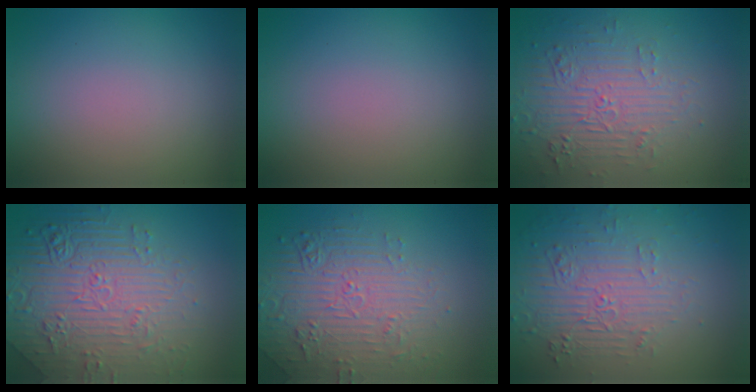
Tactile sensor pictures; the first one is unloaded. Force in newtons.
{"total": 0.0}
{"total": 4.3, "press": 3.7, "slide": 2.2}
{"total": 7.3, "press": 5.8, "slide": 4.5}
{"total": 4.5, "press": 4.1, "slide": 1.8}
{"total": 5.4, "press": 3.5, "slide": 4.1}